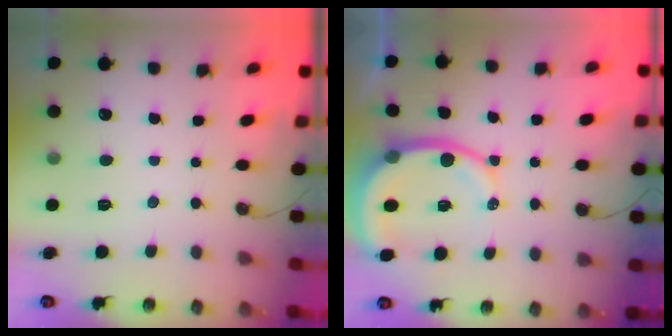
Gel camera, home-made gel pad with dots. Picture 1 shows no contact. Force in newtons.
{"total": 10.1, "press": 10.0, "slide": 1.3}